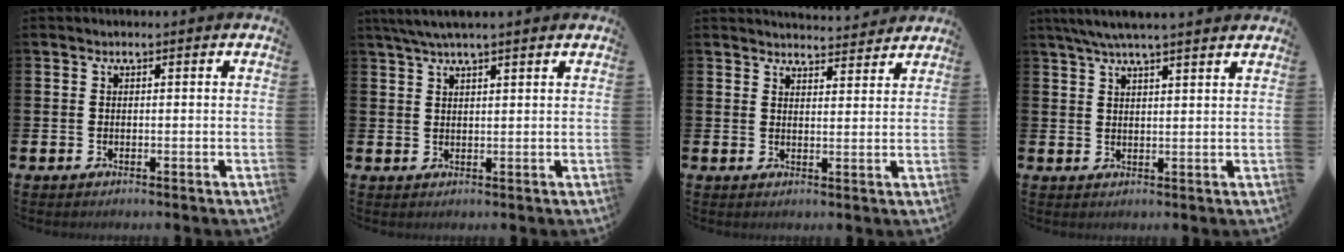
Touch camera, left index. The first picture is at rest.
{"total": 3.5, "force": [2.9, 0.3, 2.0], "torque": [-0.046, -0.002, 0.053]}
{"total": 3.8, "force": [3.8, 0.2, -0.1], "torque": [0.005, -0.027, 0.067]}
{"total": 4.8, "force": [4.3, -0.1, 2.2], "torque": [-0.054, -0.009, 0.078]}